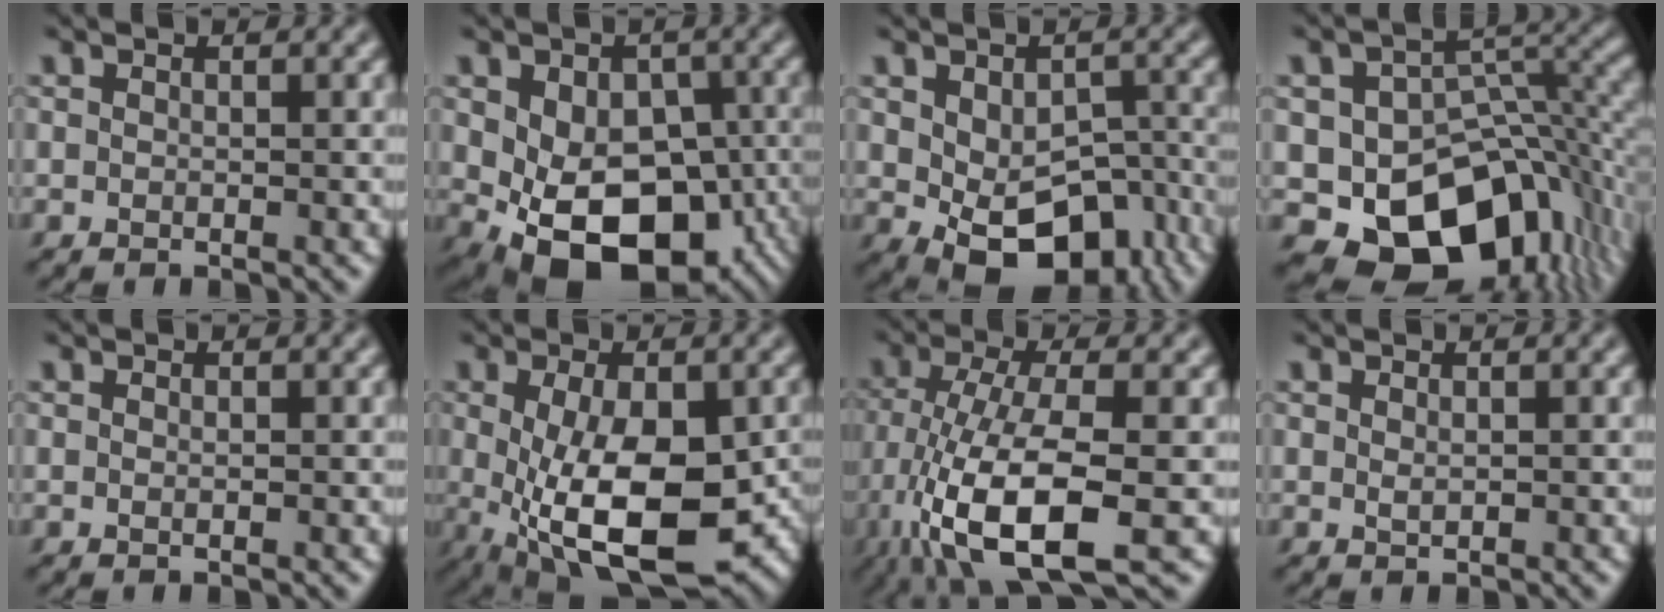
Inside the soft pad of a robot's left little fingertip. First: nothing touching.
{"total": 12.4, "force": [-3.6, 8.2, 8.6], "torque": [-0.111, -0.027, -0.041]}
{"total": 9.6, "force": [-3.4, 5.6, 7.0], "torque": [-0.116, -0.023, -0.039]}
{"total": 13.2, "force": [-5.6, 8.7, 8.2], "torque": [-0.124, -0.021, -0.081]}
{"total": 0.0}
{"total": 11.8, "force": [-2.8, 5.7, 10.0], "torque": [-0.185, -0.041, -0.023]}
{"total": 11.2, "force": [-4.8, 3.6, 9.5], "torque": [-0.197, -0.014, -0.088]}
{"total": 0.5, "force": [0.0, 0.3, 0.4], "torque": [-0.013, -0.001, 0.003]}